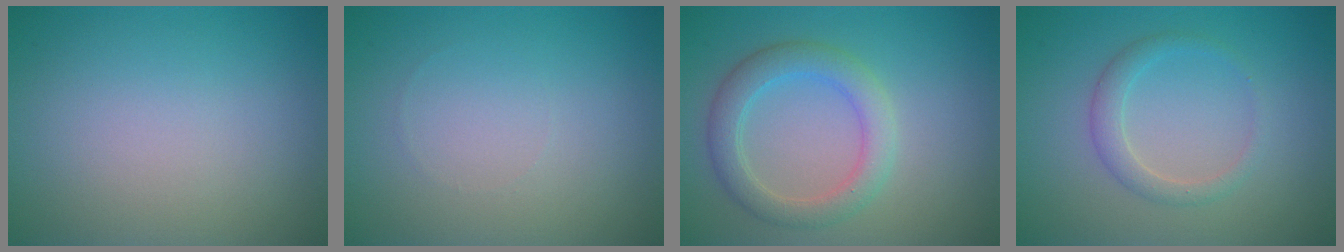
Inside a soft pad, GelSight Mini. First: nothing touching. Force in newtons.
{"total": 0.0}
{"total": 3.6, "press": 3.6, "slide": 0.4}
{"total": 1.9, "press": 1.9, "slide": 0.0}